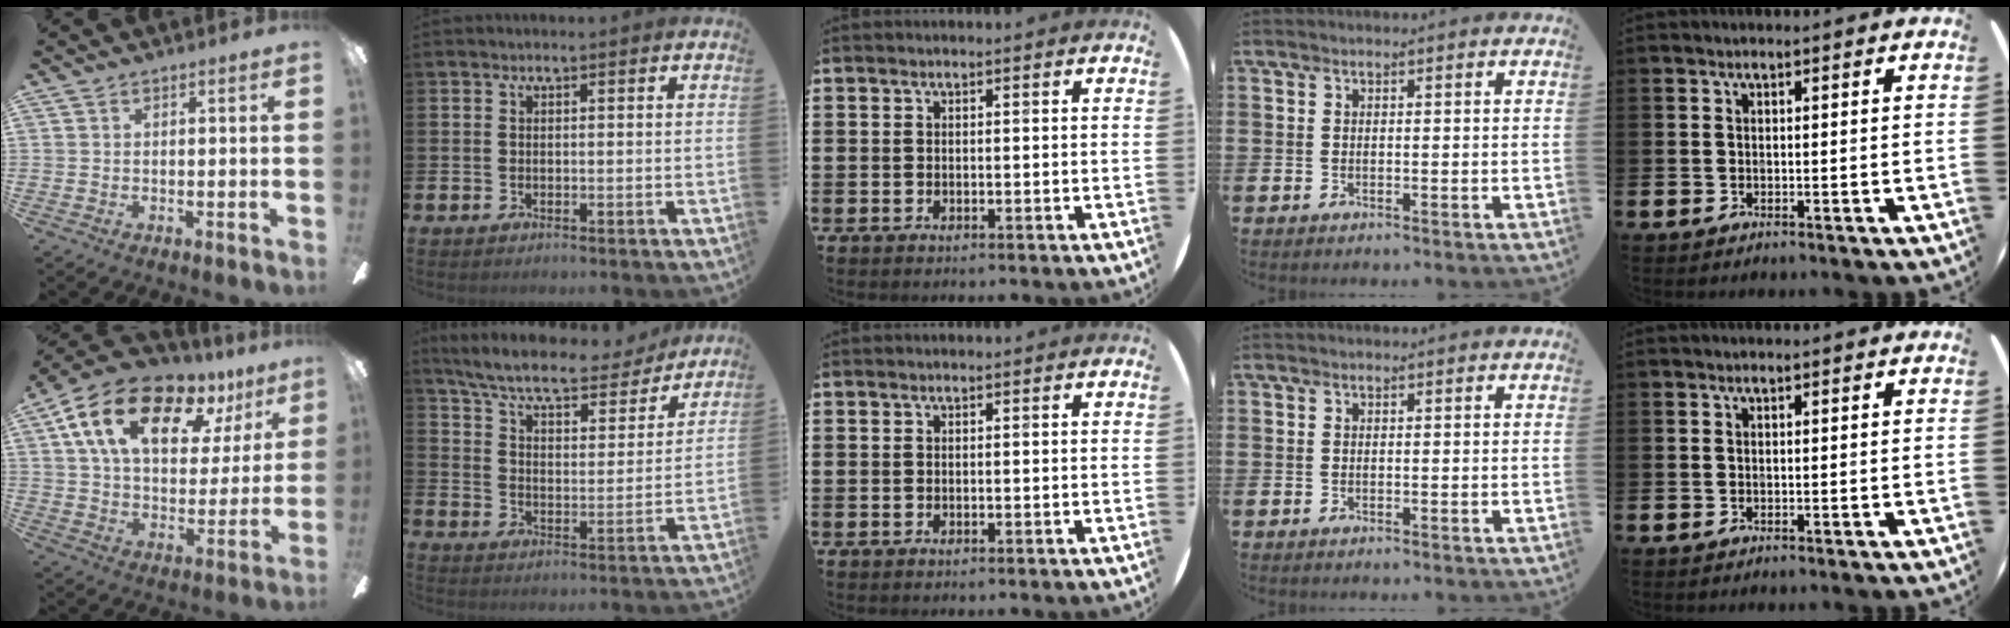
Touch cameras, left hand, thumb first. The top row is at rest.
{"thumb": {"total": 20.2, "force": [11.4, 10.8, 12.7], "torque": [-0.224, -0.046, 0.198]}, "index": {"total": 8.2, "force": [7.4, 1.4, 3.1], "torque": [-0.089, -0.050, 0.124]}}